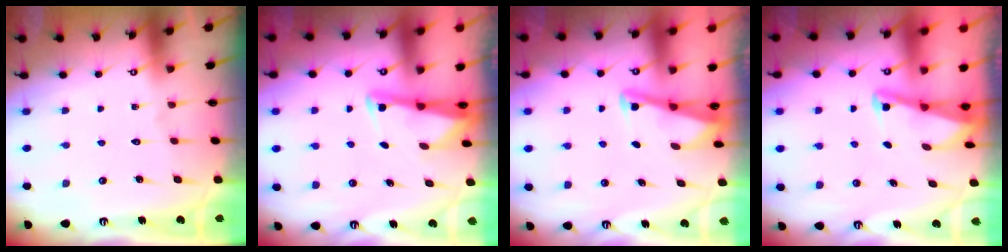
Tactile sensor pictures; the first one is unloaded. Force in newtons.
{"total": 2.5, "press": 2.5, "slide": 0.3}
{"total": 2.9, "press": 2.9, "slide": 0.3}
{"total": 2.0, "press": 2.0, "slide": 0.3}